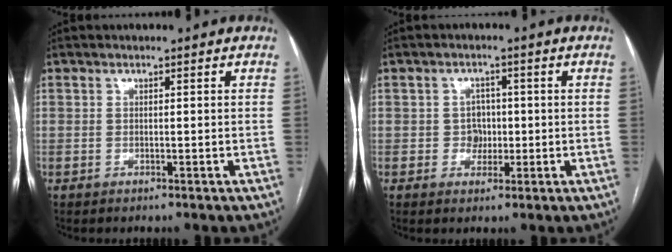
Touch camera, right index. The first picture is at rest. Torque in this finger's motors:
{"motor_torque": [0.20, 0.10, 0.00, 0.01]}